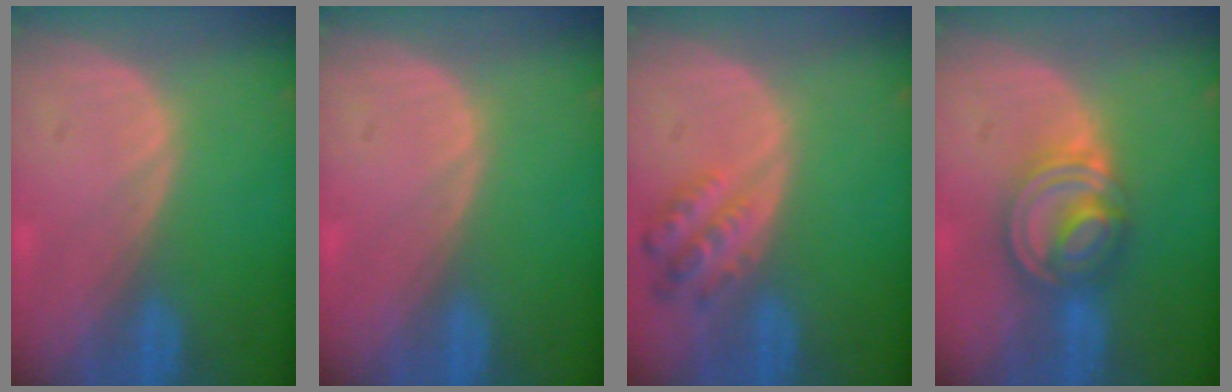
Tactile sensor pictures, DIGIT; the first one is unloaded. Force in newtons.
{"total": 0.0}
{"total": 5.1, "press": 4.8, "slide": 1.6}
{"total": 7.9, "press": 6.7, "slide": 4.0}